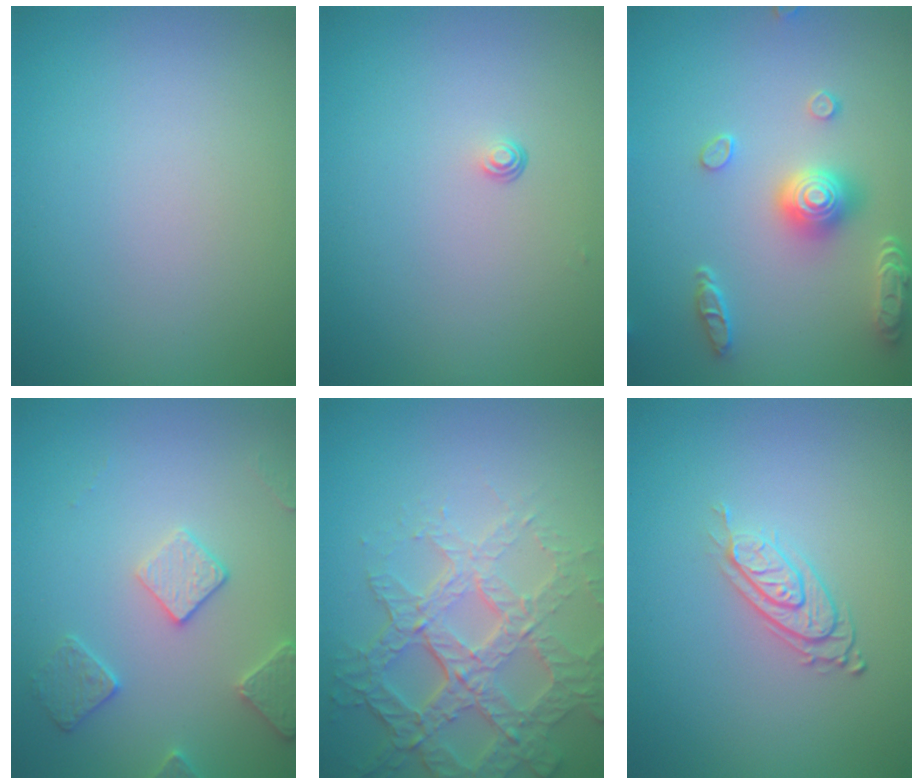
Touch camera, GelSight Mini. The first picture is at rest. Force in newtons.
{"total": 0.6, "press": 0.3, "slide": 0.5}
{"total": 4.3, "press": 3.7, "slide": 2.2}
{"total": 2.9, "press": 2.9, "slide": 0.1}
{"total": 7.0, "press": 5.1, "slide": 4.8}
{"total": 2.9, "press": 1.9, "slide": 2.1}